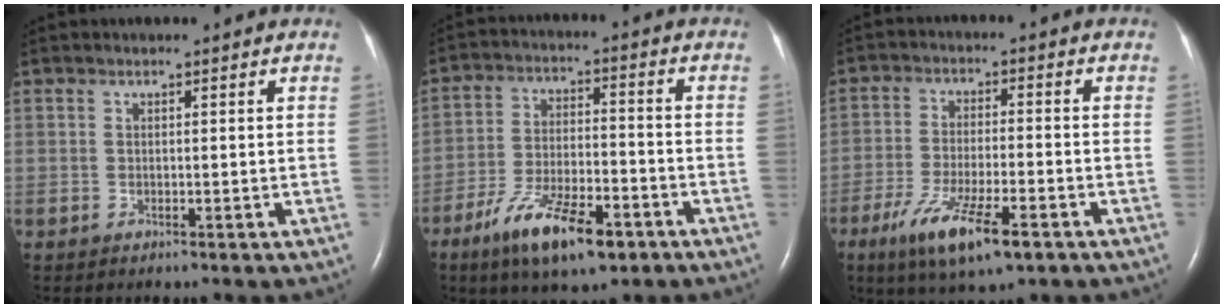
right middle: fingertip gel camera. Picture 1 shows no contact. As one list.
[{"total": 12.3, "force": [-7.4, 3.8, 9.0], "torque": [-0.165, -0.007, -0.124]}, {"total": 10.6, "force": [-6.0, 2.1, 8.6], "torque": [-0.162, -0.022, -0.099]}]